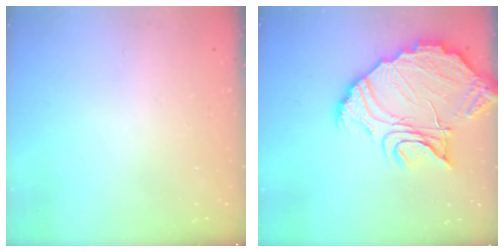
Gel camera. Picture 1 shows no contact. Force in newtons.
{"total": 21.1, "press": 21.1, "slide": 1.6}